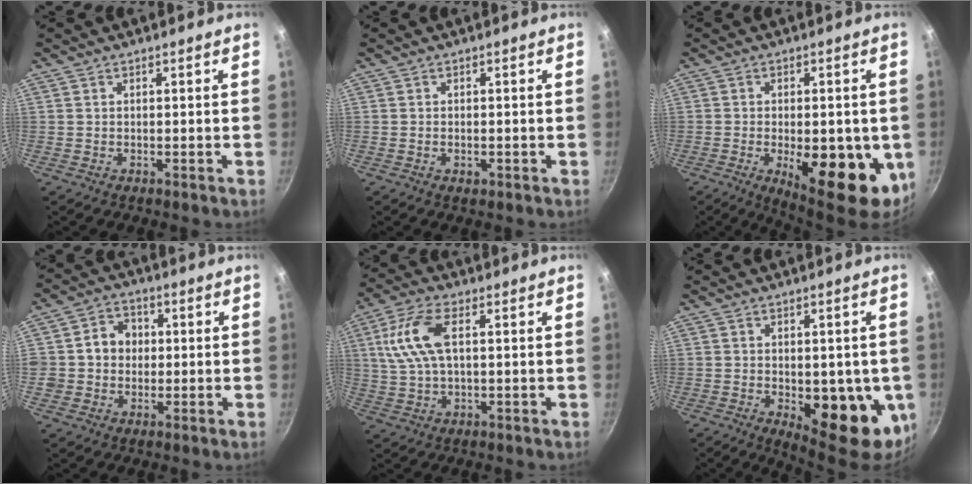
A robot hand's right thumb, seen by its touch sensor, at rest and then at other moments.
{"total": 1.1, "force": [-0.4, 0.7, 0.8], "torque": [-0.014, 0.001, -0.005]}
{"total": 16.7, "force": [-3.9, 7.1, 14.6], "torque": [-0.165, -0.007, -0.040]}
{"total": 7.0, "force": [0.3, 6.3, 2.9], "torque": [-0.010, 0.008, -0.006]}
{"total": 10.5, "force": [2.2, 5.1, 8.9], "torque": [-0.184, 0.015, 0.039]}
{"total": 16.5, "force": [-3.2, 7.6, 14.3], "torque": [-0.136, -0.020, -0.029]}